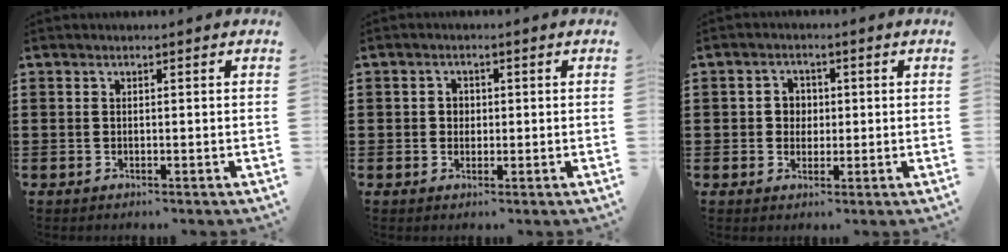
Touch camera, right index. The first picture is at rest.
{"total": 1.7, "force": [0.0, 1.5, 0.6], "torque": [-0.017, 0.008, -0.002]}
{"total": 2.9, "force": [-0.1, 2.7, 1.0], "torque": [-0.031, 0.009, -0.005]}